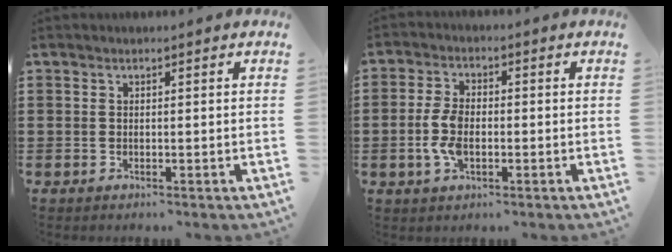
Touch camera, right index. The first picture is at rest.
{"total": 5.2, "force": [-1.1, 2.9, 4.1], "torque": [-0.103, -0.001, -0.027]}